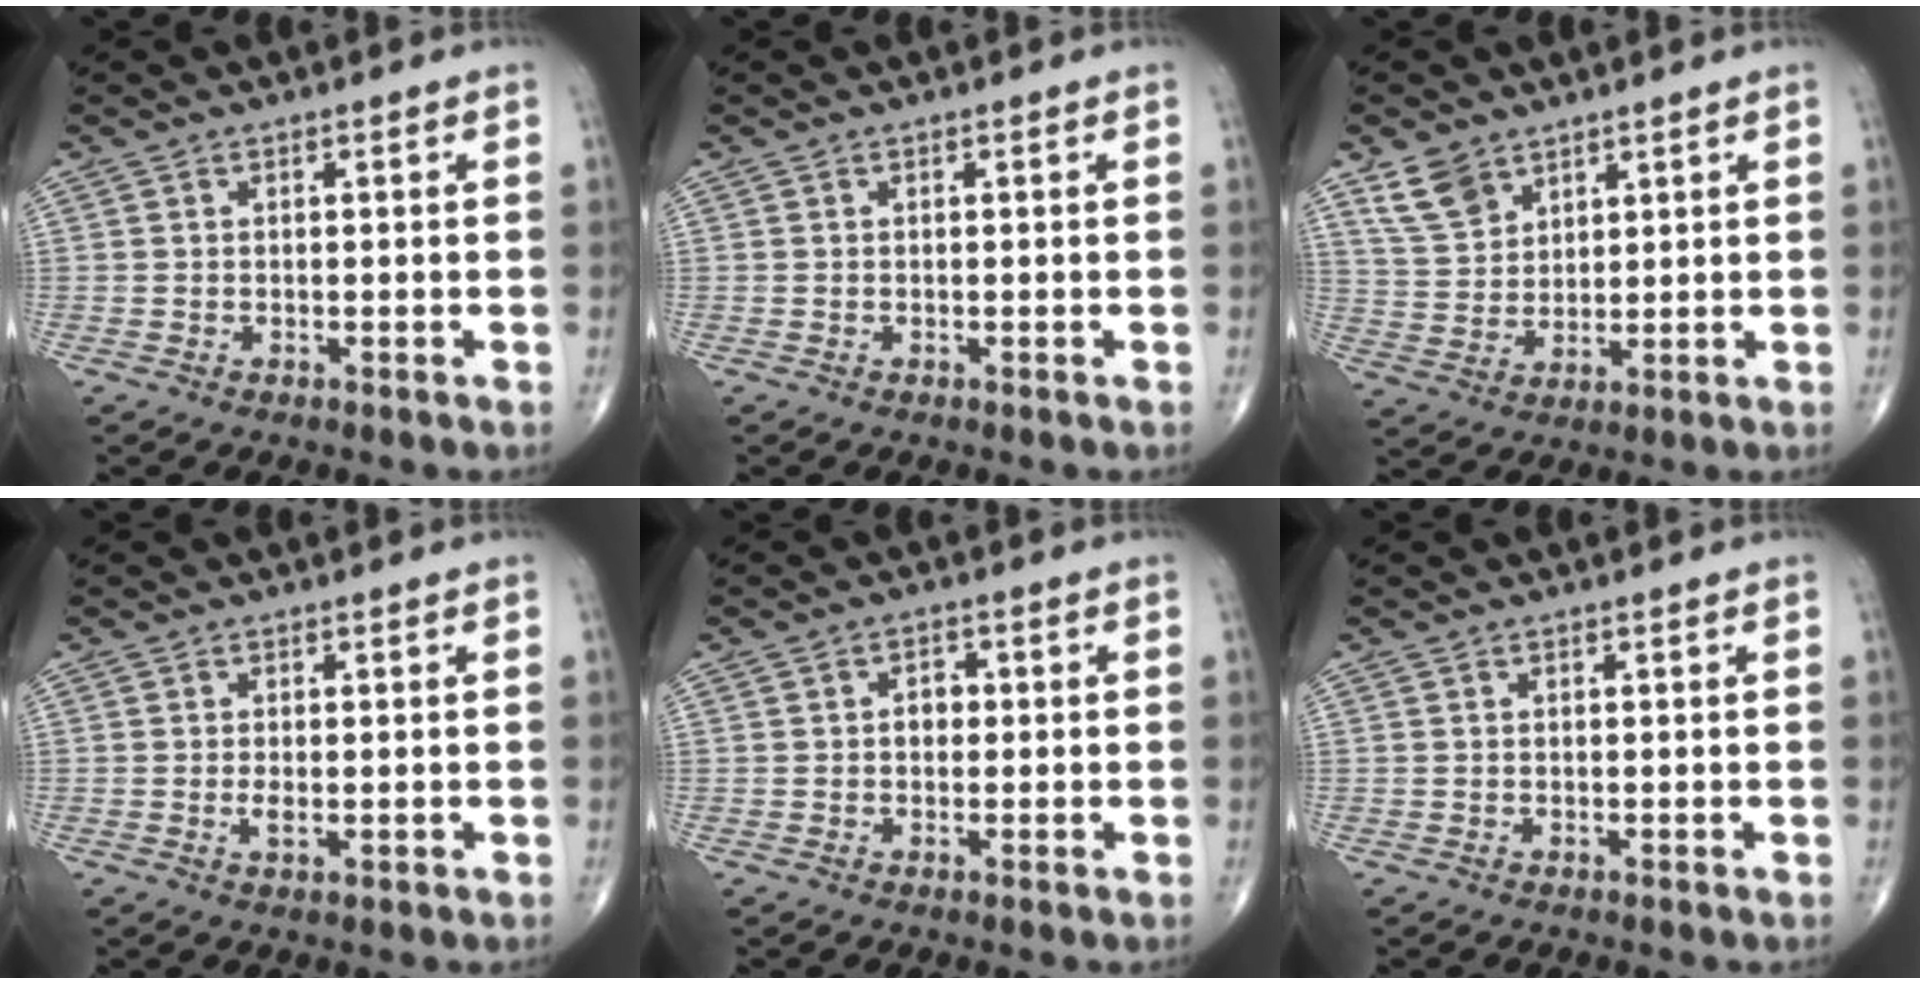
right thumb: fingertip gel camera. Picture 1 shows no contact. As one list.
[{"total": 0.0}, {"total": 7.1, "force": [4.8, 4.4, 2.8], "torque": [-0.039, -0.022, 0.104]}, {"total": 1.7, "force": [-0.2, 0.6, 1.6], "torque": [-0.028, -0.004, -0.001]}, {"total": 2.3, "force": [0.0, 1.8, 1.5], "torque": [-0.011, 0.006, -0.002]}, {"total": 0.0}]